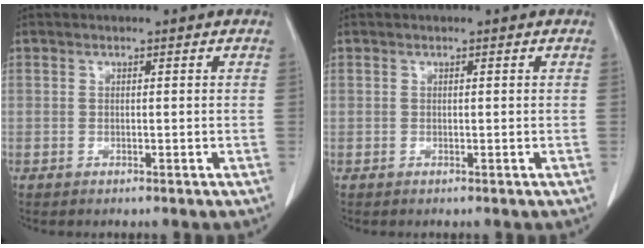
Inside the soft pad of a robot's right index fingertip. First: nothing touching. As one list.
[{"total": 0.0}]